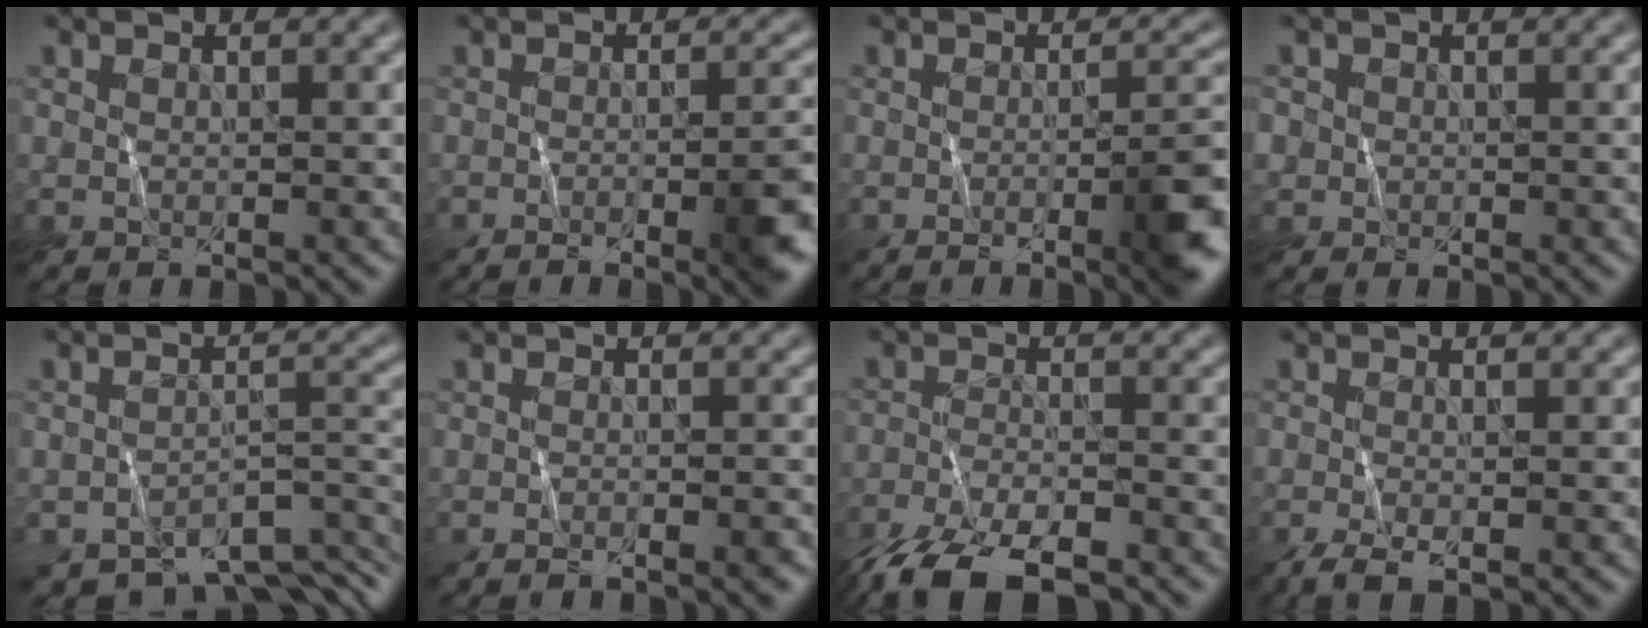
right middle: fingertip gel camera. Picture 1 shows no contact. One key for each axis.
{"total": 4.9, "fx": -2.5, "fy": 1.3, "fz": 4.0, "tx": -0.043, "ty": 0.001, "tz": -0.040}
{"total": 5.8, "fx": -2.3, "fy": 1.3, "fz": 5.1, "tx": -0.056, "ty": 0.005, "tz": -0.039}
{"total": 1.3, "fx": -0.2, "fy": 1.3, "fz": -0.2, "tx": 0.015, "ty": 0.000, "tz": 0.000}
{"total": 7.2, "fx": -5.8, "fy": 2.6, "fz": 3.5, "tx": -0.038, "ty": -0.014, "tz": -0.079}
{"total": 1.5, "fx": -1.2, "fy": 0.2, "fz": 1.0, "tx": 0.002, "ty": 0.000, "tz": -0.025}
{"total": 7.0, "fx": -5.8, "fy": 1.9, "fz": 3.5, "tx": -0.059, "ty": -0.008, "tz": -0.109}
{"total": 1.7, "fx": -1.1, "fy": 0.3, "fz": 1.3, "tx": -0.024, "ty": -0.003, "tz": -0.025}